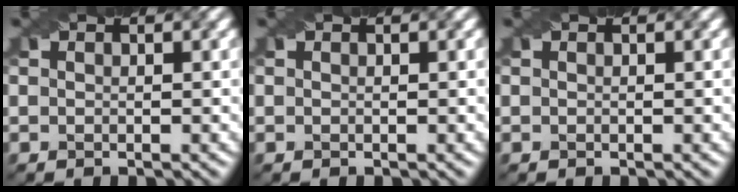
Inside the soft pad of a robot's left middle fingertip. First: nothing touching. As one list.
[{"total": 0.0}, {"total": 0.0}]